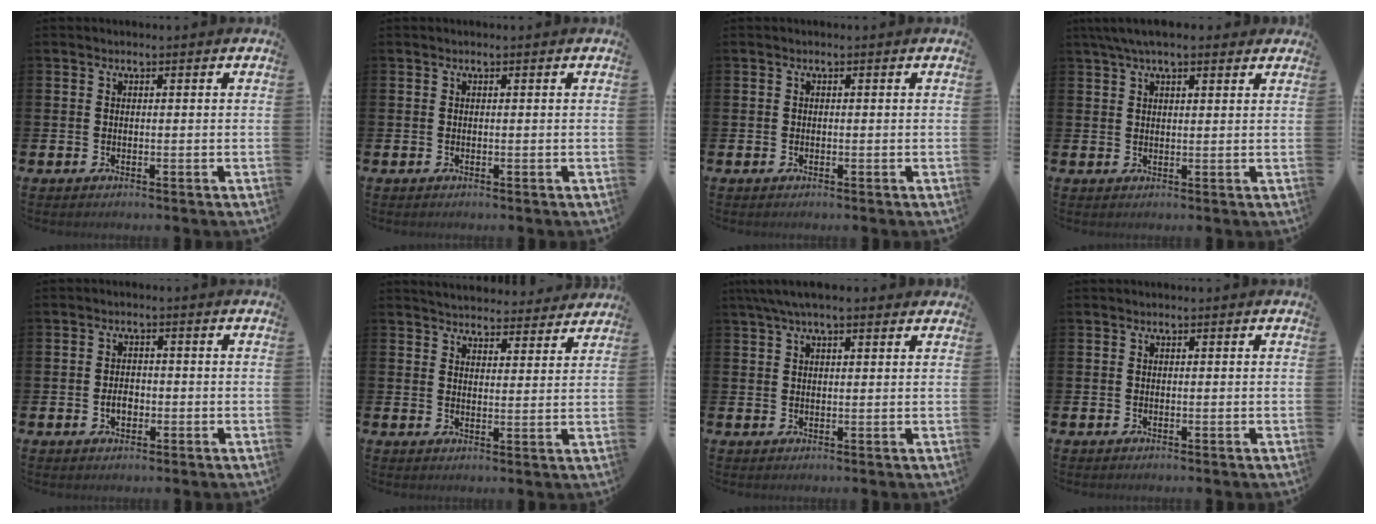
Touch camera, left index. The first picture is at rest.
{"total": 0.0}
{"total": 0.0}
{"total": 4.9, "force": [3.9, 1.3, 2.6], "torque": [-0.055, -0.003, 0.071]}
{"total": 2.4, "force": [-0.6, 1.7, 1.6], "torque": [-0.019, 0.000, -0.015]}
{"total": 4.7, "force": [4.6, 0.7, 0.0], "torque": [-0.002, -0.035, 0.081]}
{"total": 4.4, "force": [3.4, 1.1, 2.6], "torque": [-0.053, 0.000, 0.060]}
{"total": 0.0}